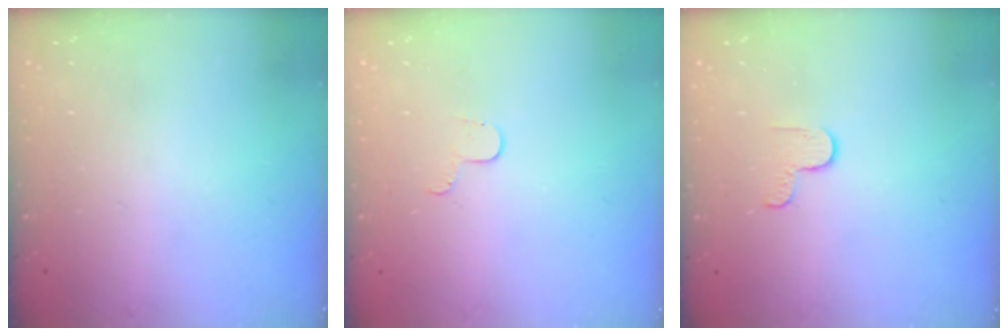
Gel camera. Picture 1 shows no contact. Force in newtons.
{"total": 4.2, "press": 4.2, "slide": 0.4}
{"total": 3.0, "press": 3.0, "slide": 0.4}